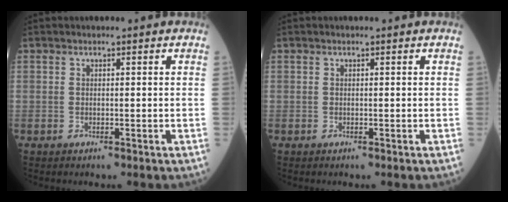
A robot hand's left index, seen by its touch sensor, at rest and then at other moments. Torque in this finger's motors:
{"motor_torque": [-0.08, 0.08, 0.02, -0.01]}